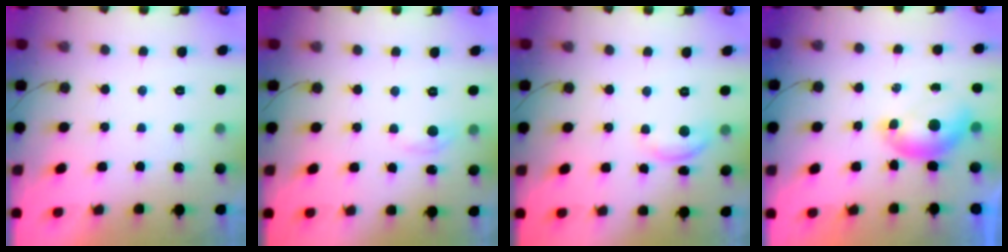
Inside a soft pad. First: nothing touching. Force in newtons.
{"total": 3.2, "press": 3.1, "slide": 0.5}
{"total": 6.3, "press": 6.3, "slide": 0.4}
{"total": 6.0, "press": 6.0, "slide": 0.8}